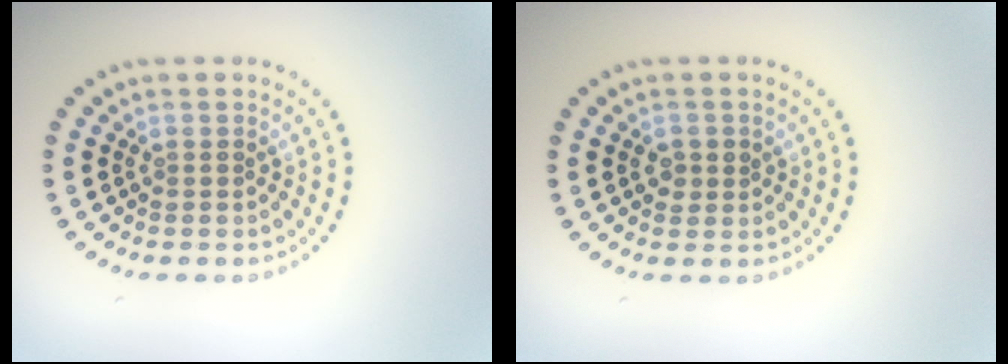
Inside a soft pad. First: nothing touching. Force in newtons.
{"total": 1.3, "press": 1.3, "slide": 0.2}